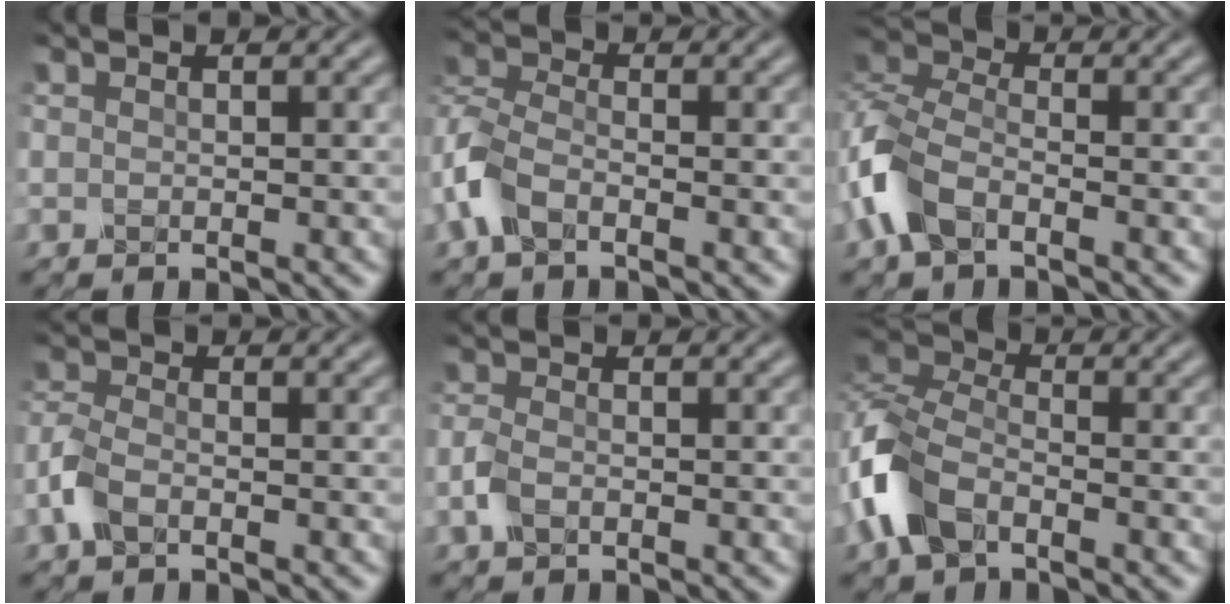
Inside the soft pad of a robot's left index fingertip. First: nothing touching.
{"total": 4.5, "force": [-2.1, 2.6, 3.0], "torque": [-0.076, 0.004, -0.060]}
{"total": 5.8, "force": [-2.8, 3.2, 3.9], "torque": [-0.099, 0.002, -0.073]}
{"total": 3.1, "force": [-1.5, 1.7, 2.0], "torque": [-0.050, 0.001, -0.042]}
{"total": 2.1, "force": [-0.8, 1.3, 1.4], "torque": [-0.032, 0.000, -0.022]}
{"total": 6.6, "force": [-3.2, 3.9, 4.2], "torque": [-0.105, 0.003, -0.082]}